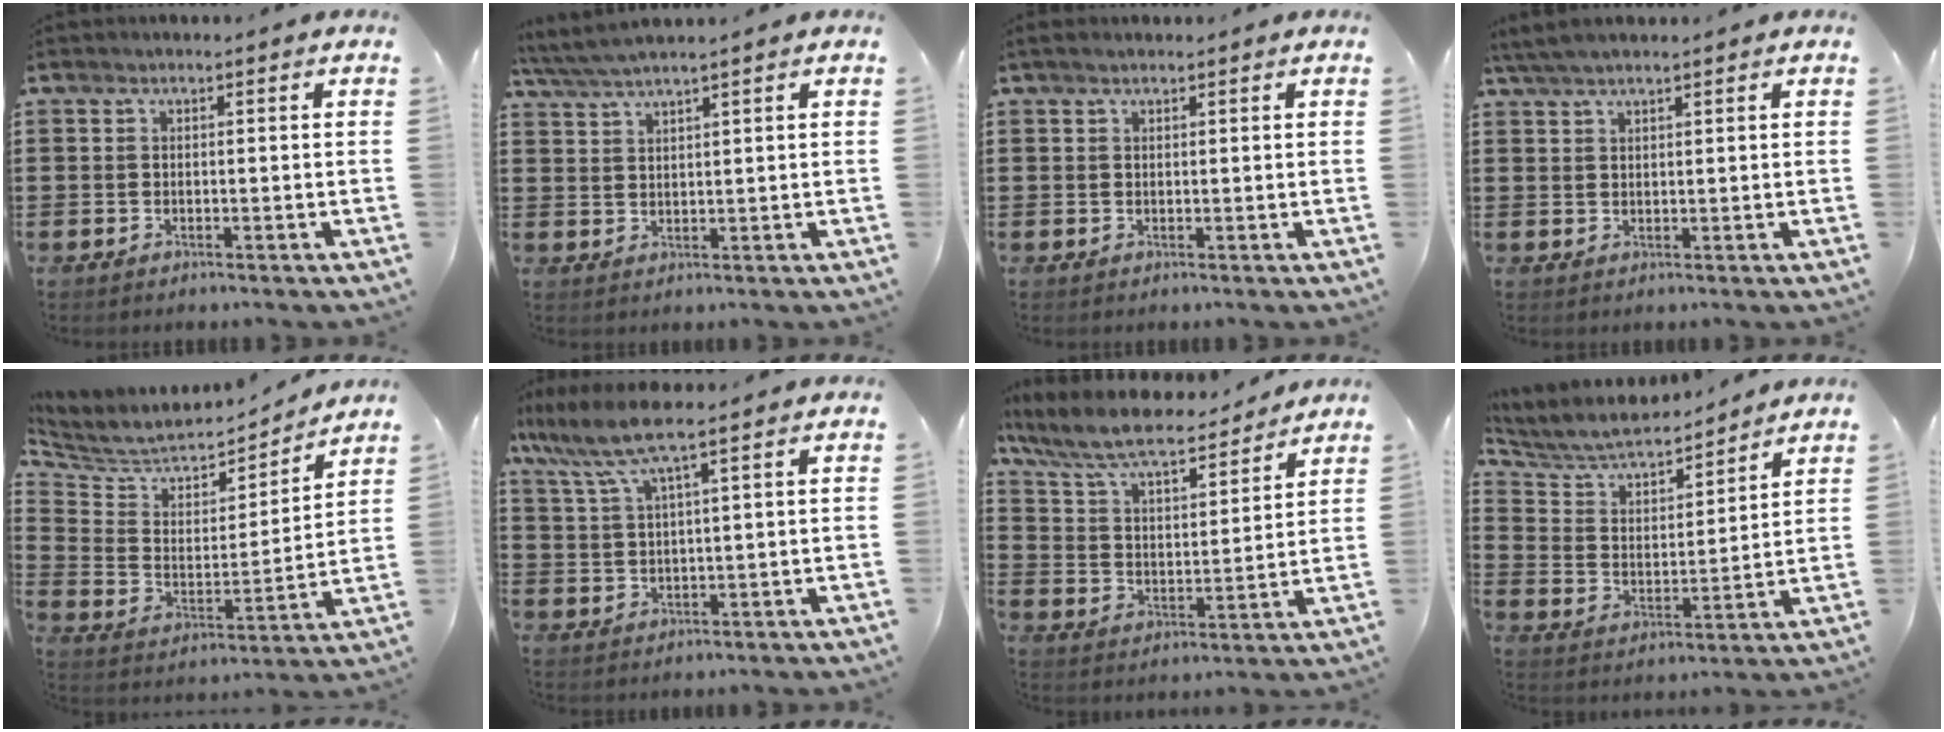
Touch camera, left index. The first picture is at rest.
{"total": 3.2, "force": [2.8, -0.2, 1.7], "torque": [-0.039, -0.006, 0.051]}
{"total": 0.9, "force": [0.7, 0.2, 0.5], "torque": [-0.011, 0.002, 0.013]}
{"total": 2.8, "force": [2.3, 0.3, 1.6], "torque": [-0.035, 0.003, 0.045]}
{"total": 5.5, "force": [5.1, 2.0, 0.7], "torque": [-0.051, -0.045, 0.083]}
{"total": 7.3, "force": [5.1, 0.8, 5.2], "torque": [-0.118, -0.010, 0.089]}
{"total": 8.7, "force": [7.7, 1.3, 4.0], "torque": [-0.108, -0.041, 0.130]}
{"total": 6.0, "force": [5.5, 1.2, 2.1], "torque": [-0.067, -0.034, 0.090]}